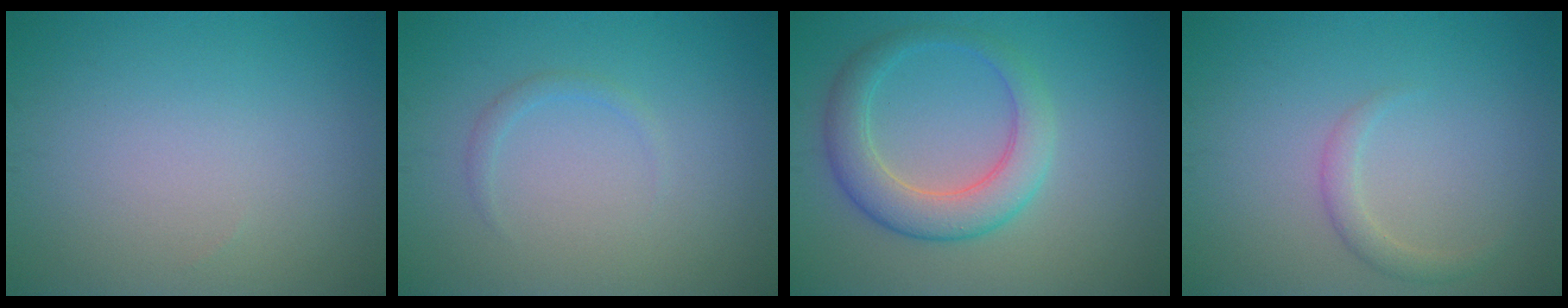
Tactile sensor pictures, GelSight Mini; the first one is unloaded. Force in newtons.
{"total": 0.9, "press": 0.9, "slide": 0.1}
{"total": 4.2, "press": 4.2, "slide": 0.5}
{"total": 1.5, "press": 1.5, "slide": 0.0}